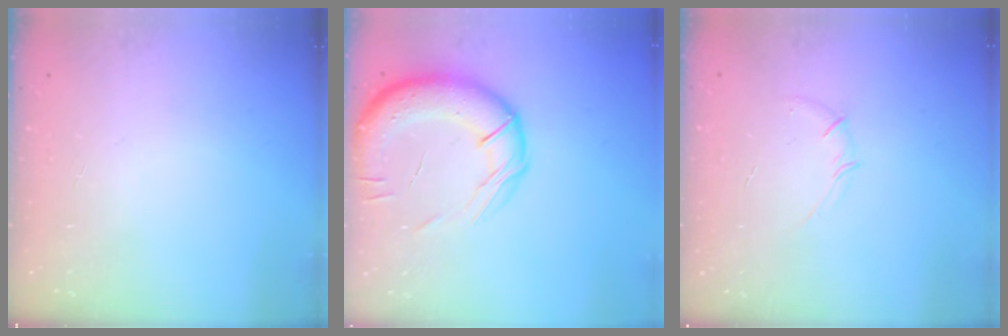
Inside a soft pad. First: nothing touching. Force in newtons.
{"total": 17.3, "press": 16.9, "slide": 3.5}
{"total": 3.6, "press": 3.4, "slide": 1.2}